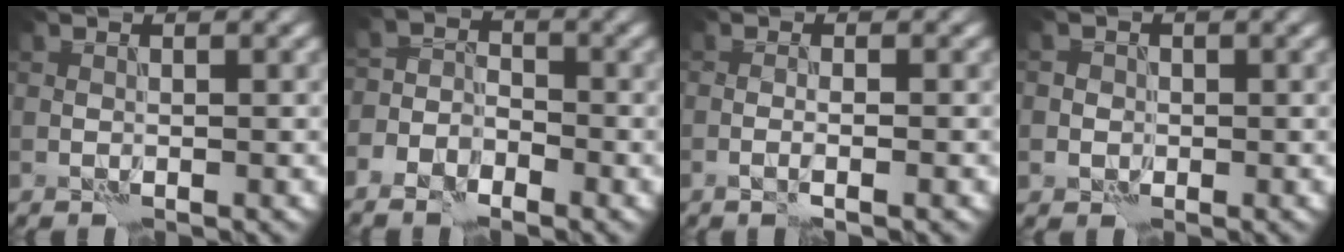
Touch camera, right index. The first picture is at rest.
{"total": 4.7, "force": [-3.3, 2.8, 1.9], "torque": [-0.003, -0.007, -0.062]}
{"total": 1.1, "force": [-0.4, -0.1, 1.0], "torque": [-0.013, 0.003, -0.010]}
{"total": 1.7, "force": [-0.2, 1.7, 0.1], "torque": [0.017, 0.009, -0.013]}